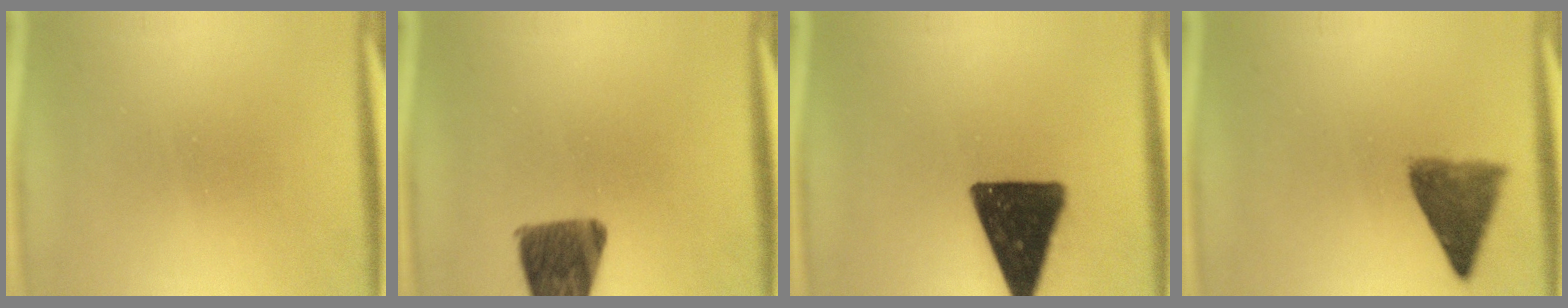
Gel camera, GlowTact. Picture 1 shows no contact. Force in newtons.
{"total": 10.6}
{"total": 17.6}
{"total": 7.7}